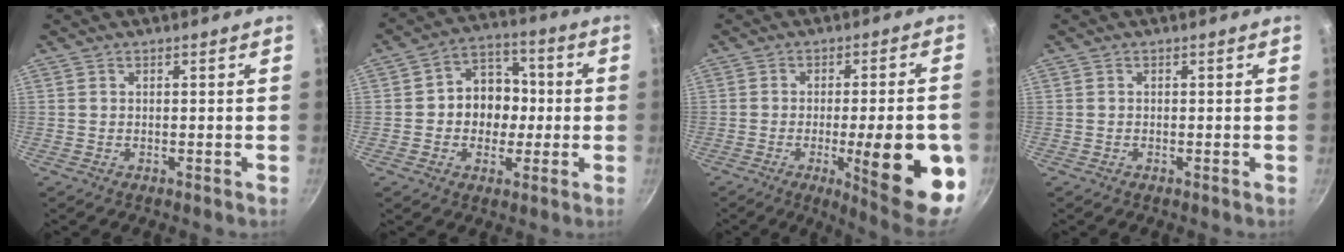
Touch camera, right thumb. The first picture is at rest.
{"total": 10.4, "force": [-0.6, 8.7, 5.6], "torque": [-0.031, 0.026, -0.023]}
{"total": 19.0, "force": [-5.1, 4.5, 17.8], "torque": [-0.215, 0.007, -0.065]}
{"total": 0.0}